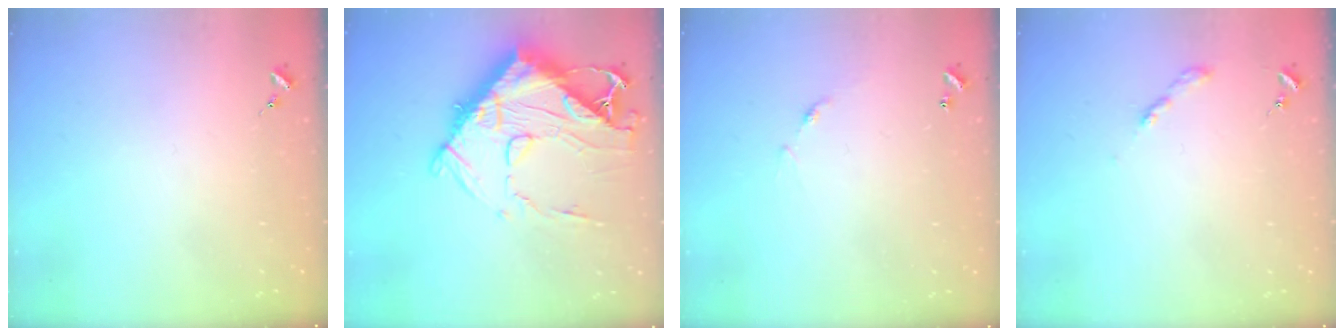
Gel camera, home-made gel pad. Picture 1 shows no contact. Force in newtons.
{"total": 17.8, "press": 17.8, "slide": 1.5}
{"total": 6.4, "press": 6.4, "slide": 0.5}
{"total": 2.6, "press": 2.6, "slide": 0.3}